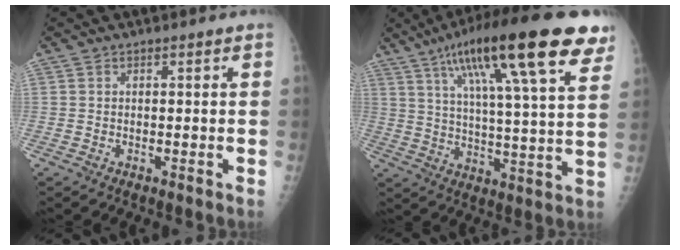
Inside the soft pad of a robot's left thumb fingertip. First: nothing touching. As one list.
[{"total": 26.0, "force": [14.3, 5.3, 21.0], "torque": [-0.321, -0.015, 0.220]}]